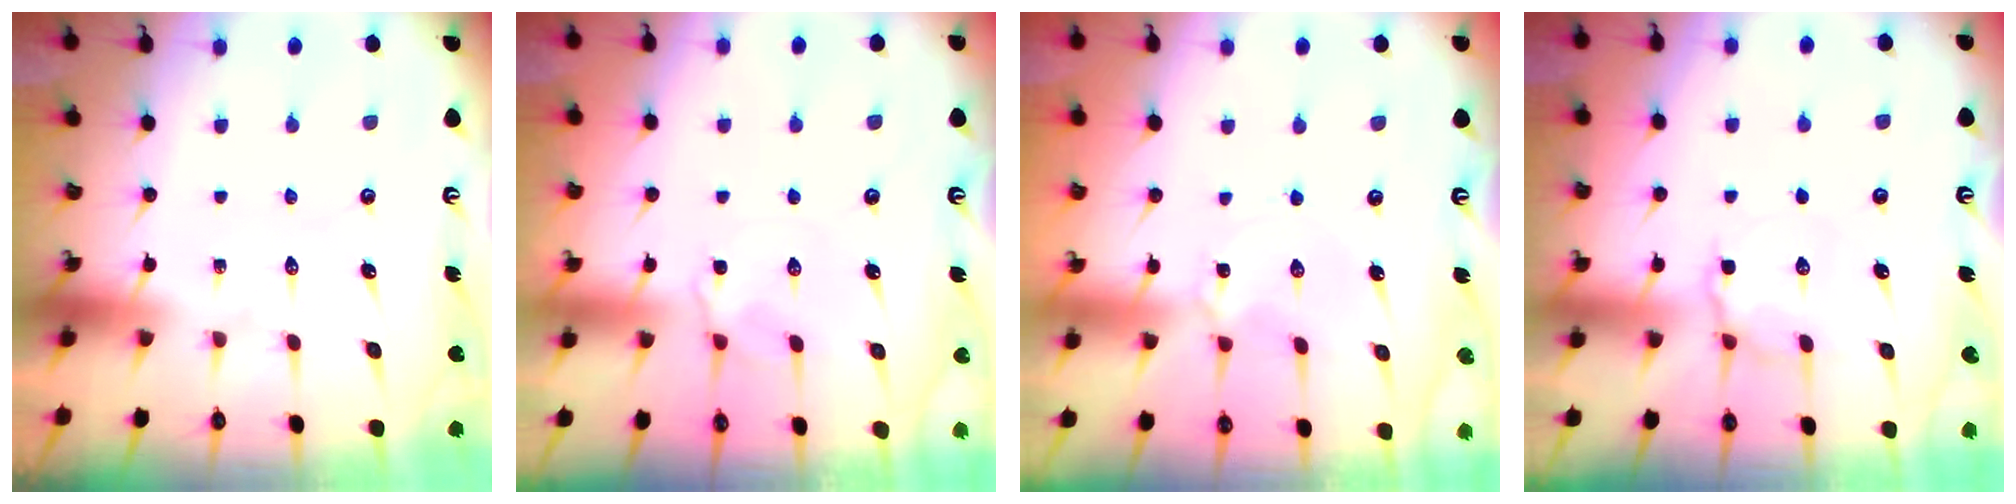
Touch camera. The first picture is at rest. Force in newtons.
{"total": 3.2, "press": 3.1, "slide": 0.8}
{"total": 3.6, "press": 3.5, "slide": 0.4}
{"total": 5.3, "press": 5.1, "slide": 1.5}